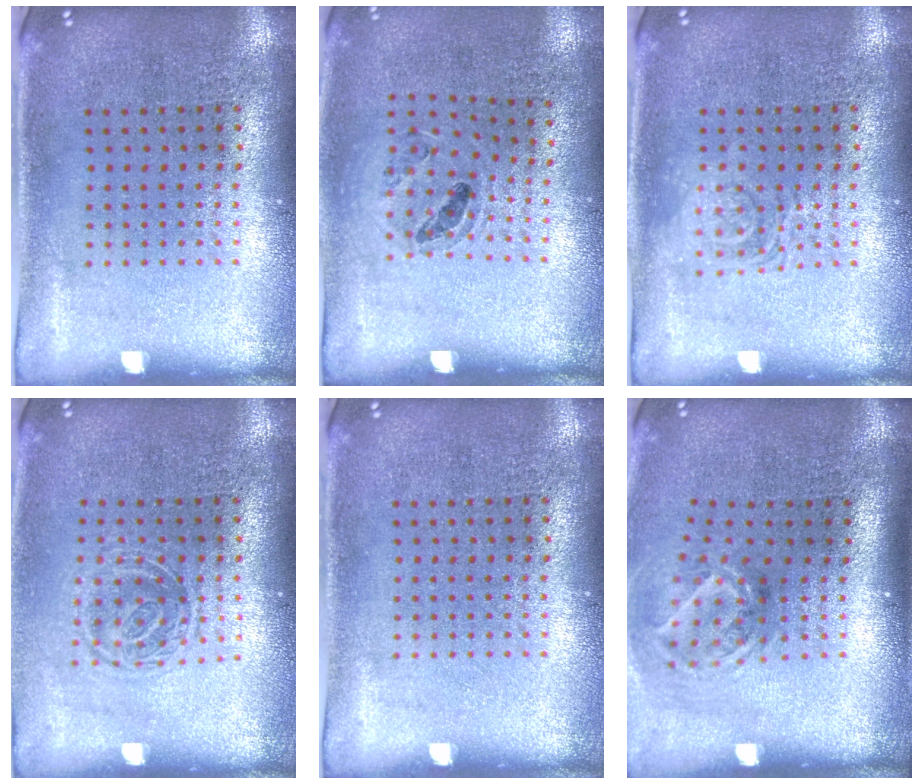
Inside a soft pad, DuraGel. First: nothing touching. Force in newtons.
{"total": 0.9, "press": 0.9, "slide": 0.1}
{"total": 2.0, "press": 2.0, "slide": 0.3}
{"total": 1.4, "press": 1.1, "slide": 0.9}
{"total": 0.0}
{"total": 1.9, "press": 1.3, "slide": 1.5}